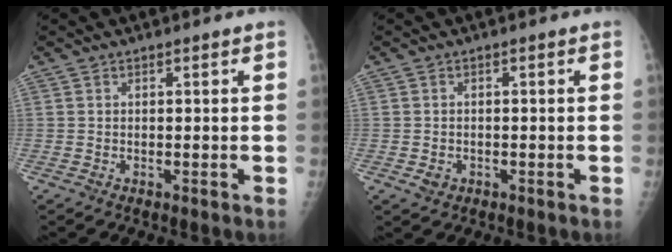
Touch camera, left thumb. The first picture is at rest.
{"total": 1.9, "force": [-0.7, 1.6, 0.8], "torque": [-0.005, 0.003, -0.007]}